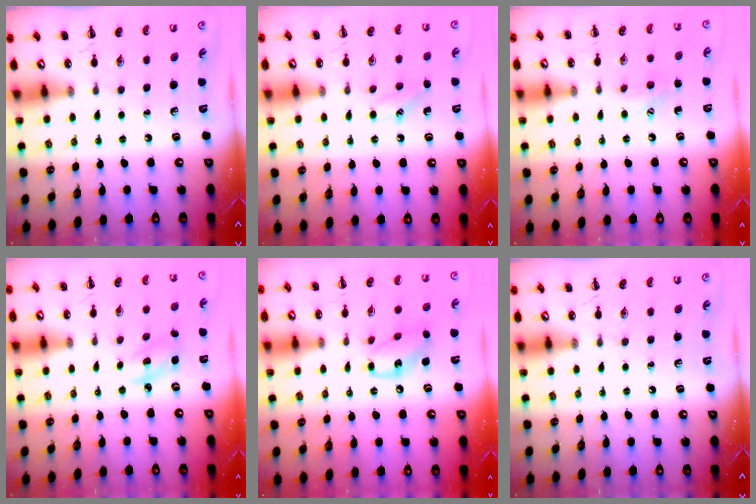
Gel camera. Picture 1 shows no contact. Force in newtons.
{"total": 7.2, "press": 6.9, "slide": 1.8}
{"total": 7.1, "press": 6.9, "slide": 1.5}
{"total": 2.6, "press": 2.5, "slide": 0.6}
{"total": 11.1, "press": 11.0, "slide": 1.2}
{"total": 0.0}